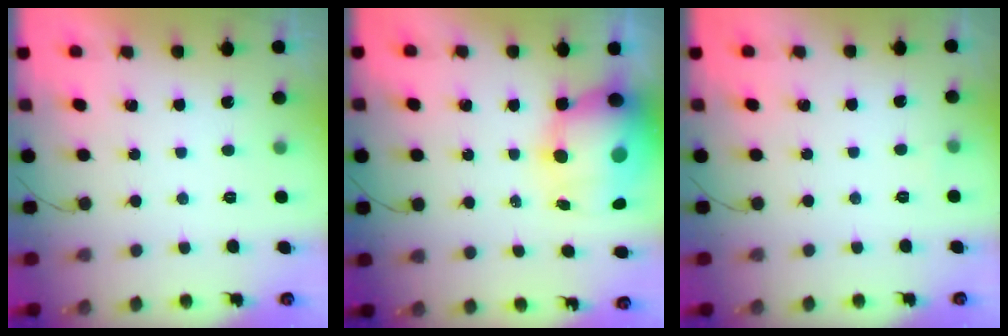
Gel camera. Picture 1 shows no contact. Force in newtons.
{"total": 13.2, "press": 12.8, "slide": 3.2}
{"total": 2.4, "press": 2.2, "slide": 0.9}